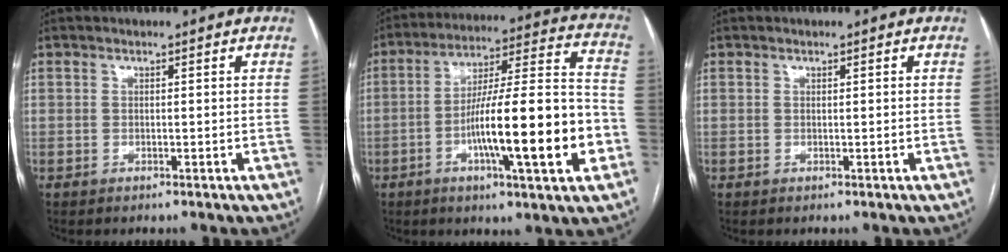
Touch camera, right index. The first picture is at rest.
{"total": 19.8, "force": [-5.6, 1.8, 18.9], "torque": [-0.288, 0.009, -0.083]}
{"total": 0.0}